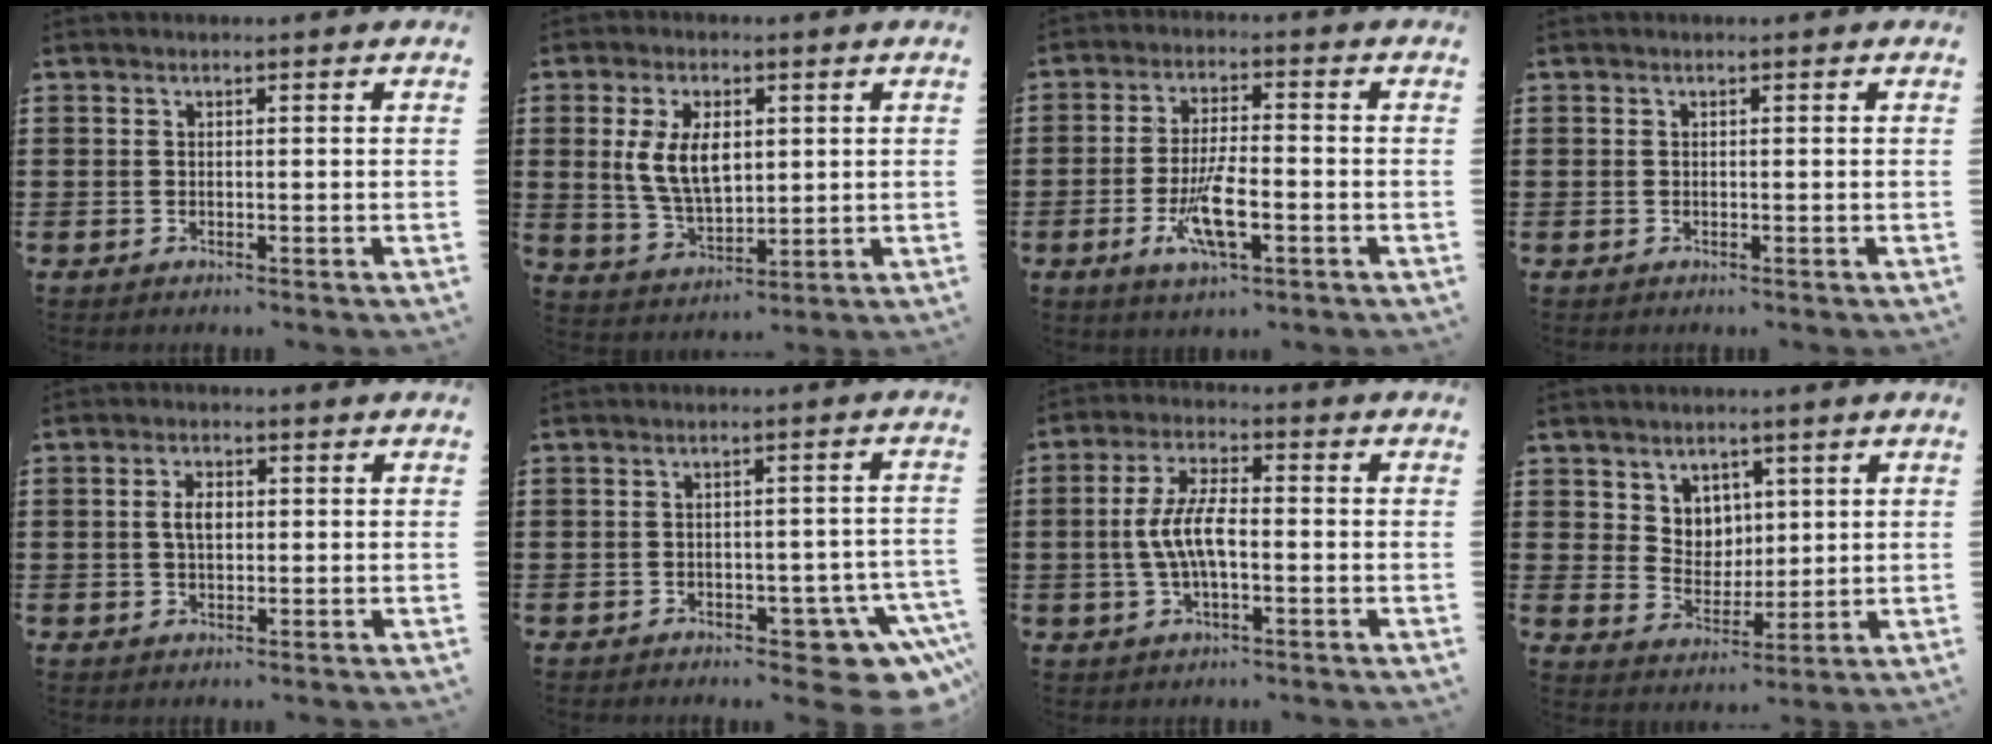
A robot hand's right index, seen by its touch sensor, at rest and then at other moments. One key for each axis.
{"total": 8.1, "fx": 1.6, "fy": 4.2, "fz": 6.7, "tx": -0.141, "ty": 0.005, "tz": 0.025}
{"total": 8.0, "fx": -2.8, "fy": 2.2, "fz": 7.1, "tx": -0.146, "ty": -0.015, "tz": -0.049}
{"total": 0.0}
{"total": 2.8, "fx": 0.3, "fy": 1.2, "fz": 2.5, "tx": -0.049, "ty": 0.007, "tz": 0.004}
{"total": 6.2, "fx": -4.6, "fy": 2.1, "fz": 3.7, "tx": -0.045, "ty": 0.001, "tz": -0.082}
{"total": 6.8, "fx": -0.8, "fy": 2.3, "fz": 6.3, "tx": -0.137, "ty": -0.002, "tz": -0.020}
{"total": 5.0, "fx": 3.2, "fy": 3.8, "fz": 0.3, "tx": -0.021, "ty": -0.001, "tz": 0.059}